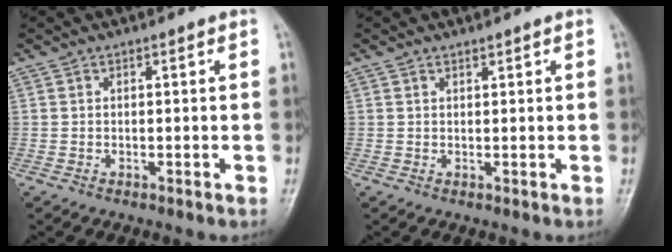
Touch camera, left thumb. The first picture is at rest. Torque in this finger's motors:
{"motor_torque": [-0.01, -0.11, -0.17, -0.05, 0.01]}